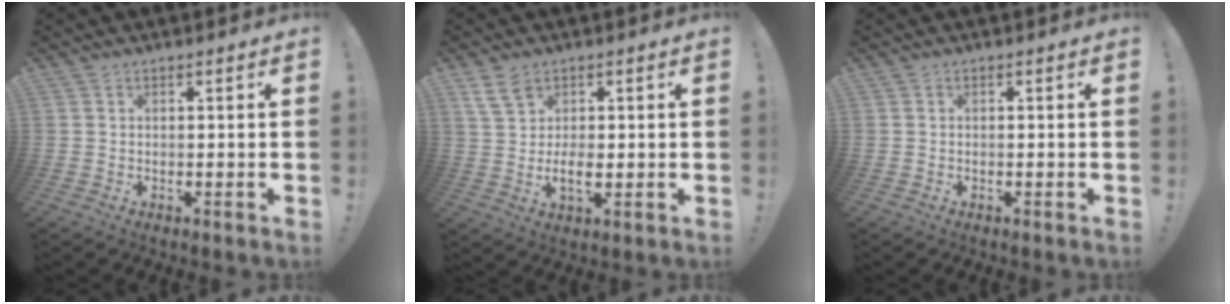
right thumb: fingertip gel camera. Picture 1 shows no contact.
{"total": 7.1, "force": [1.7, 4.4, 5.3], "torque": [-0.098, -0.009, 0.033]}
{"total": 0.0}